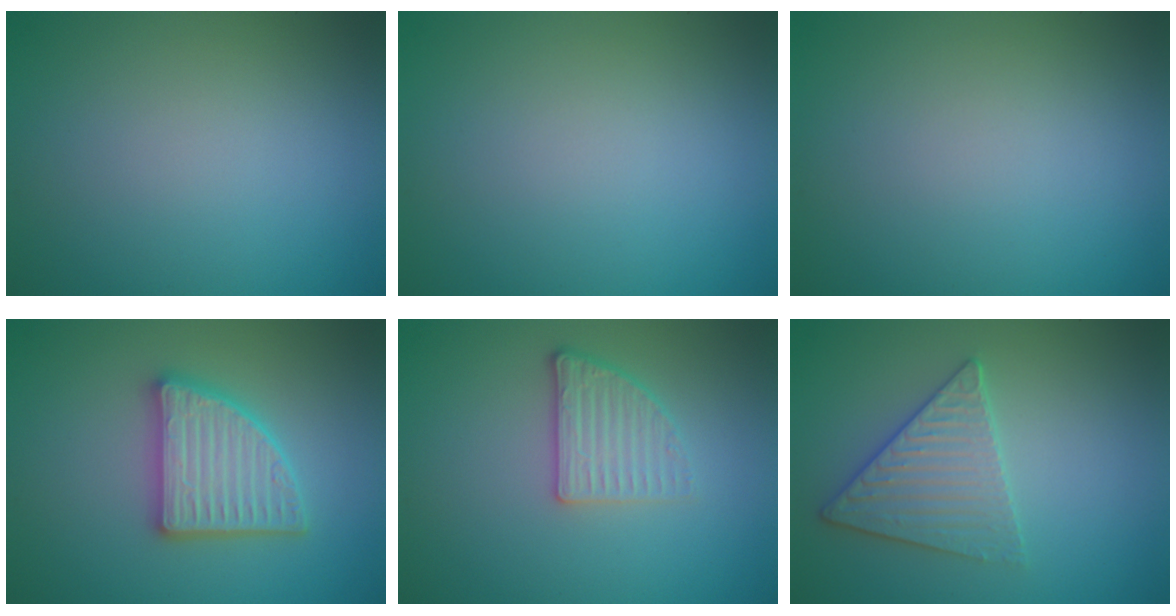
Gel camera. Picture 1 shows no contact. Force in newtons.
{"total": 0.0}
{"total": 0.0}
{"total": 4.8, "press": 4.7, "slide": 0.8}
{"total": 2.6, "press": 2.3, "slide": 1.2}
{"total": 3.4, "press": 3.4, "slide": 0.3}